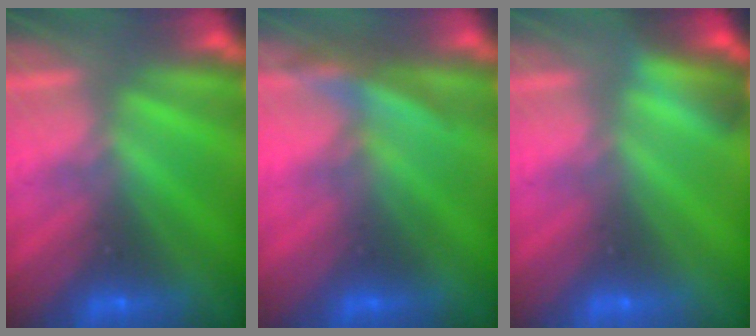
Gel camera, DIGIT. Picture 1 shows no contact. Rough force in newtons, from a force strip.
{"total": 2.9}
{"total": 2.7}